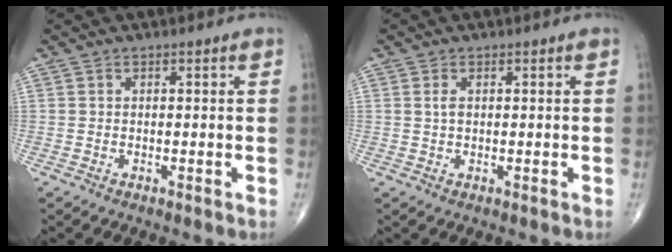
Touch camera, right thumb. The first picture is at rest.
{"total": 1.5, "force": [0.4, 0.8, 1.2], "torque": [-0.023, 0.001, 0.009]}